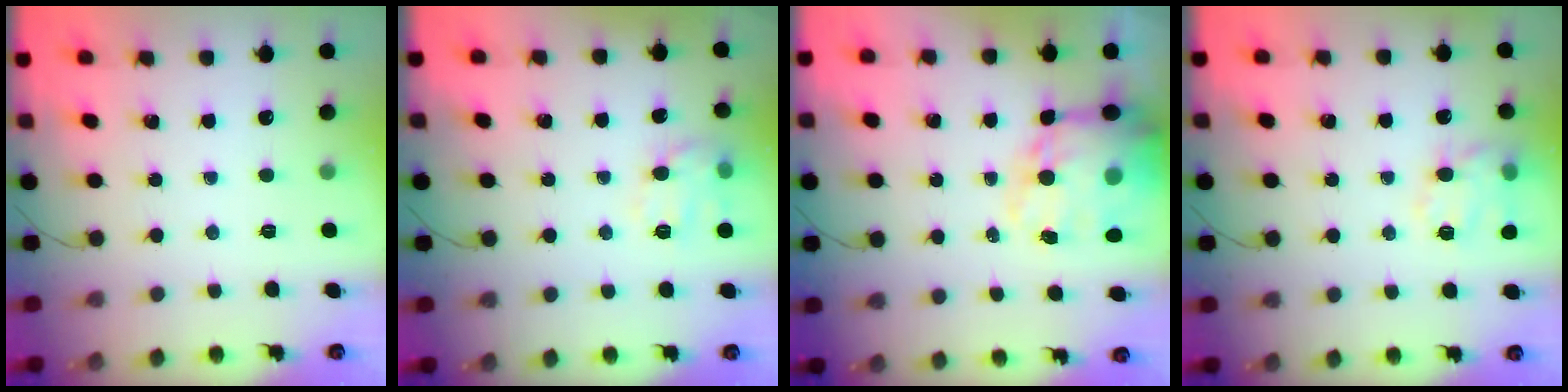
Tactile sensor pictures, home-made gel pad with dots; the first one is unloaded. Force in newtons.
{"total": 10.8, "press": 10.8, "slide": 0.4}
{"total": 19.7, "press": 19.2, "slide": 4.4}
{"total": 14.2, "press": 14.1, "slide": 1.7}